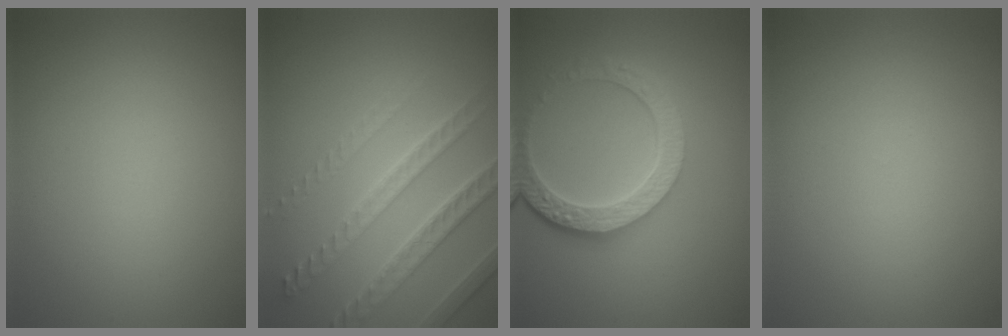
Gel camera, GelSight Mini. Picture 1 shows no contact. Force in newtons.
{"total": 4.1, "press": 4.0, "slide": 0.9}
{"total": 5.8, "press": 4.4, "slide": 3.7}
{"total": 0.0}